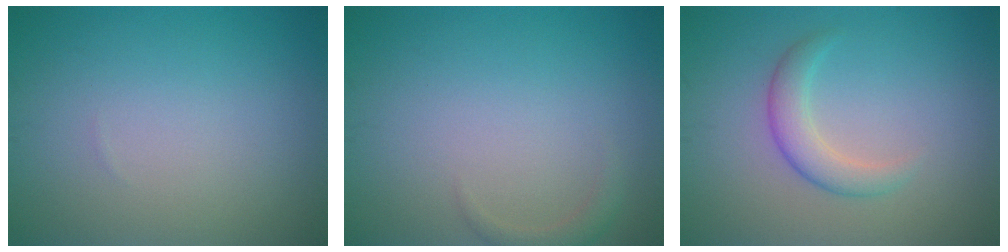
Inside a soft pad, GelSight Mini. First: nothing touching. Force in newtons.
{"total": 1.2, "press": 1.2, "slide": 0.1}
{"total": 2.5, "press": 2.5, "slide": 0.1}